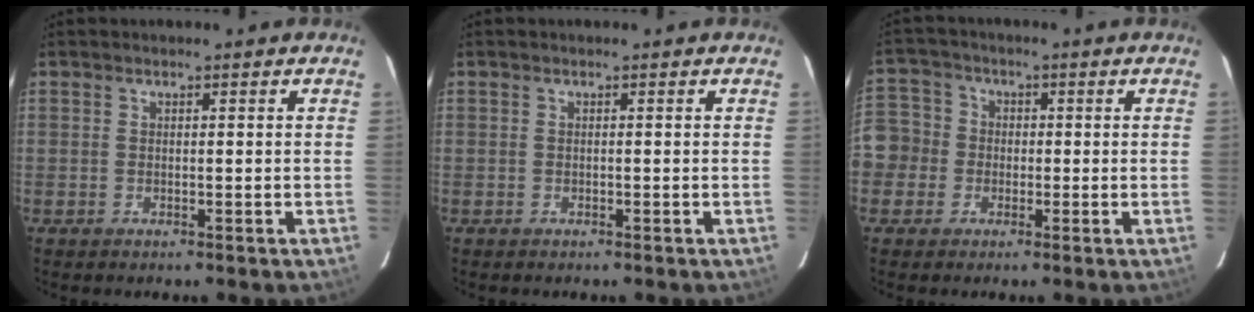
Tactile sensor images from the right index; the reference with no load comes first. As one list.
[{"total": 0.0}, {"total": 9.3, "force": [-1.6, 9.0, 1.9], "torque": [-0.065, 0.038, -0.027]}]